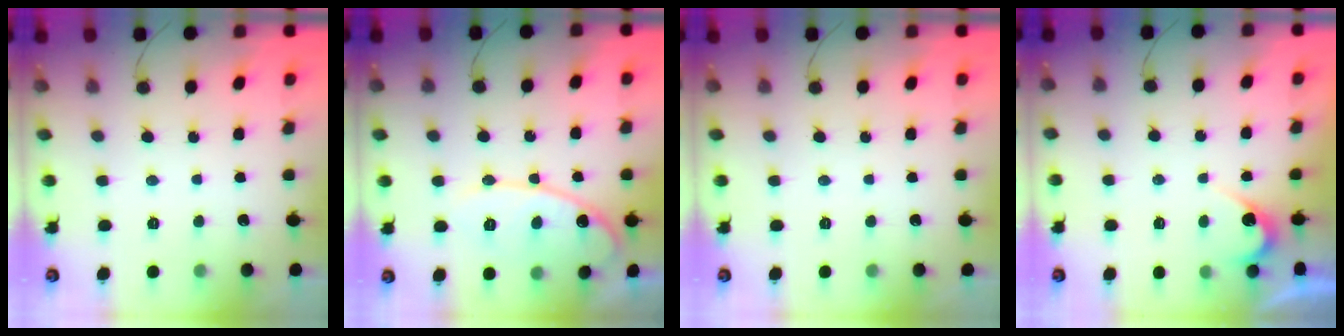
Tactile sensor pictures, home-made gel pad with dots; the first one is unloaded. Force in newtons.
{"total": 13.1, "press": 13.1, "slide": 1.3}
{"total": 0.0}
{"total": 3.8, "press": 3.8, "slide": 0.3}